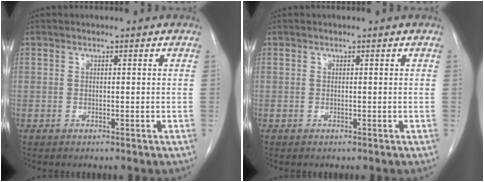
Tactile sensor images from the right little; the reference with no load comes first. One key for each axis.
{"total": 0.0}